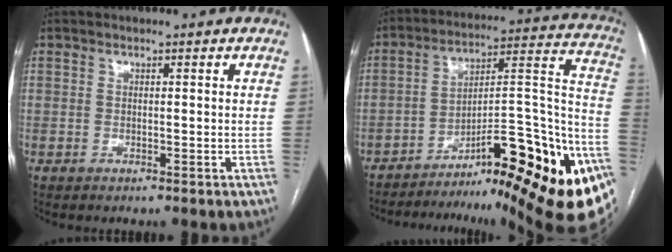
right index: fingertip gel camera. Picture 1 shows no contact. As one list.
[{"total": 31.3, "force": [-18.6, 6.1, 24.4], "torque": [-0.227, 0.014, -0.256]}]